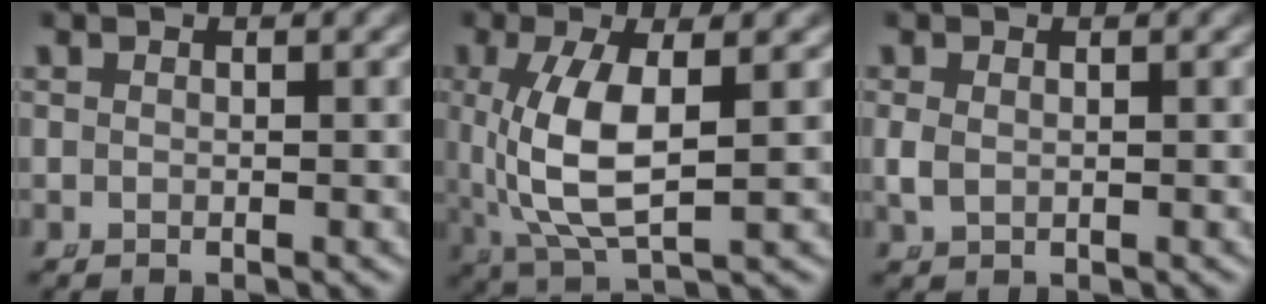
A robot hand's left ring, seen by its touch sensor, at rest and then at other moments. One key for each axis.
{"total": 6.5, "fx": 0.6, "fy": 2.5, "fz": 5.9, "tx": -0.130, "ty": -0.013, "tz": 0.027}
{"total": 1.2, "fx": -0.1, "fy": 0.8, "fz": 0.8, "tx": -0.031, "ty": -0.012, "tz": 0.011}